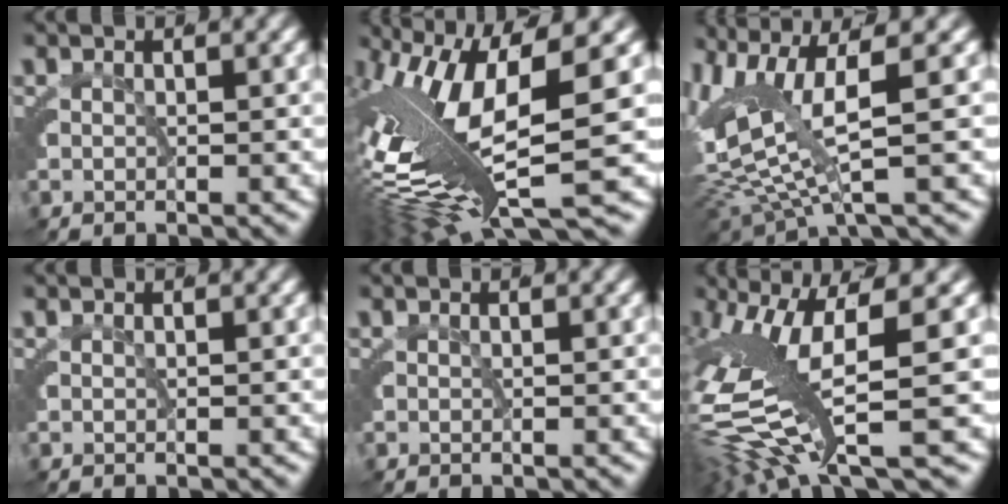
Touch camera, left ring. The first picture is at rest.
{"total": 12.1, "force": [-1.4, 5.0, 11.0], "torque": [-0.217, -0.016, -0.010]}
{"total": 8.6, "force": [0.7, 5.0, 7.0], "torque": [-0.163, -0.018, 0.021]}
{"total": 0.0}
{"total": 0.0}
{"total": 10.8, "force": [-0.8, 4.8, 9.6], "torque": [-0.196, -0.005, -0.008]}